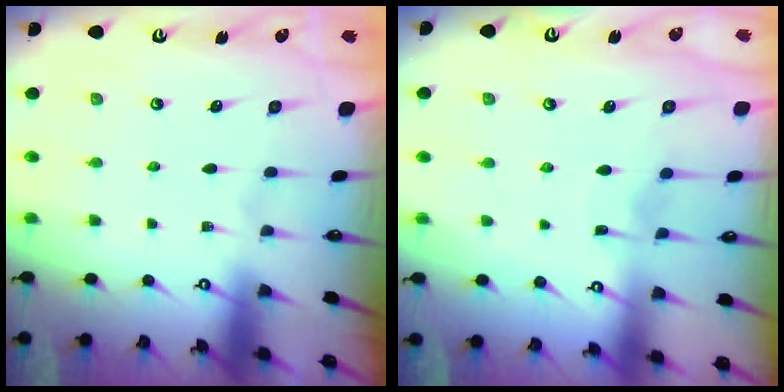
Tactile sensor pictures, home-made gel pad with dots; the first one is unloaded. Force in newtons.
{"total": 5.0, "press": 5.0, "slide": 0.4}